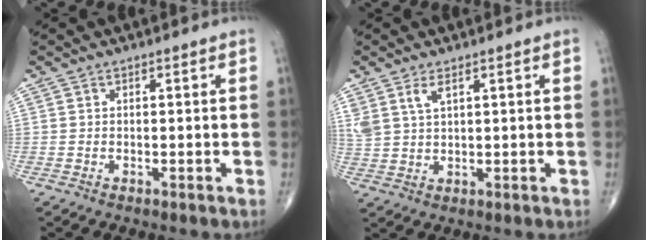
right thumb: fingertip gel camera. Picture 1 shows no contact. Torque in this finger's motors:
{"motor_torque": [0.02, 0.05, 0.42, 0.38, 0.01]}